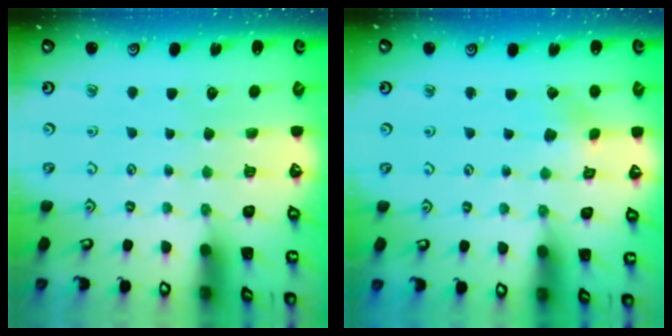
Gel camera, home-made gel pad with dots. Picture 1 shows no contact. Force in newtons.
{"total": 1.8, "press": 1.8, "slide": 0.2}